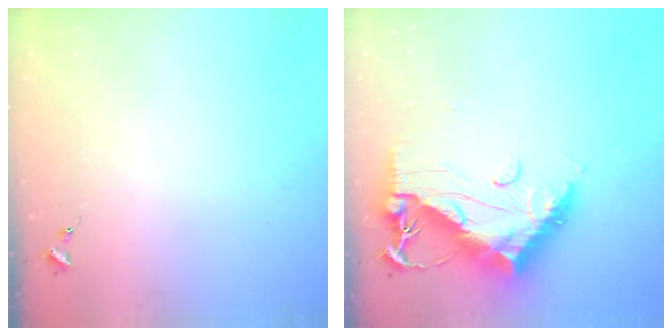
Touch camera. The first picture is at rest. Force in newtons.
{"total": 17.0, "press": 17.0, "slide": 1.4}